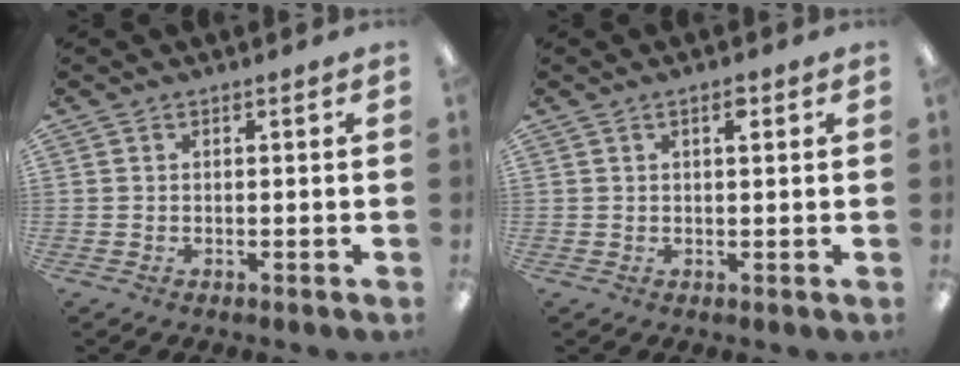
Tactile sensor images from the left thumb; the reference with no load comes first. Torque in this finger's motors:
{"motor_torque": [-0.02, 0.10, -0.42, 0.28, 0.04]}